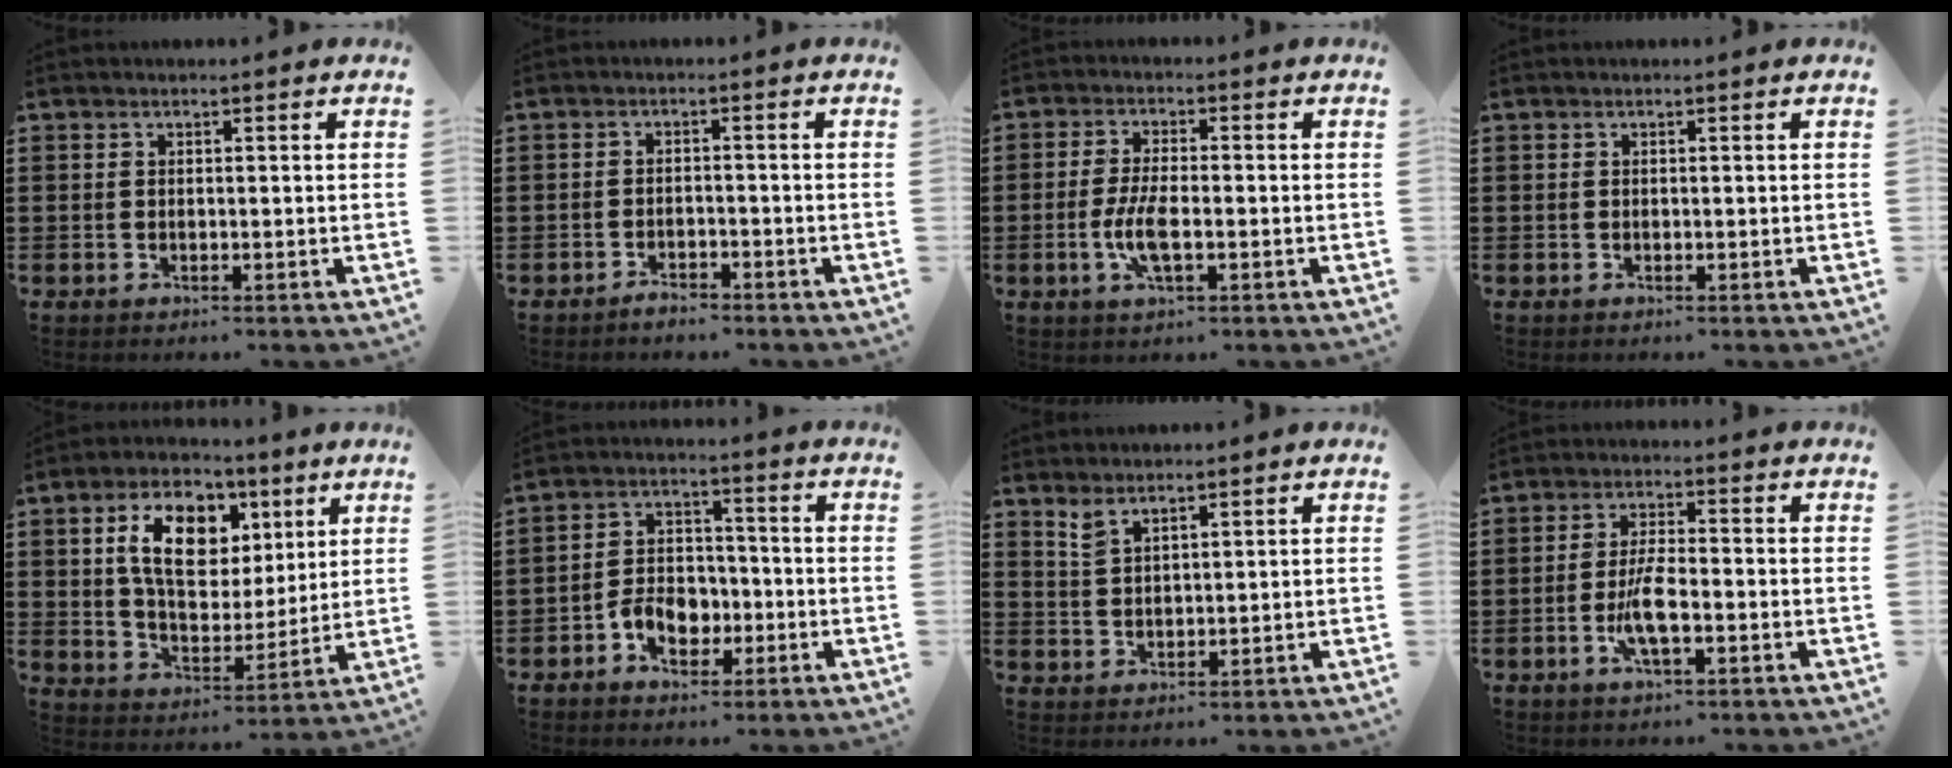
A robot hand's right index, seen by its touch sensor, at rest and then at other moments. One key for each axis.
{"total": 2.0, "fx": -1.9, "fy": 0.3, "fz": 0.3, "tx": -0.011, "ty": 0.001, "tz": -0.039}
{"total": 5.5, "fx": -1.4, "fy": 1.6, "fz": 5.0, "tx": -0.114, "ty": -0.006, "tz": -0.031}
{"total": 0.0}
{"total": 11.7, "fx": 4.3, "fy": 7.2, "fz": 8.1, "tx": -0.151, "ty": 0.011, "tz": 0.075}
{"total": 6.0, "fx": -2.4, "fy": 4.4, "fz": 3.3, "tx": -0.063, "ty": 0.005, "tz": -0.045}
{"total": 2.7, "fx": 2.2, "fy": 0.9, "fz": 1.2, "tx": -0.029, "ty": 0.002, "tz": 0.043}
{"total": 5.9, "fx": -1.9, "fy": 1.4, "fz": 5.4, "tx": -0.119, "ty": -0.011, "tz": -0.039}